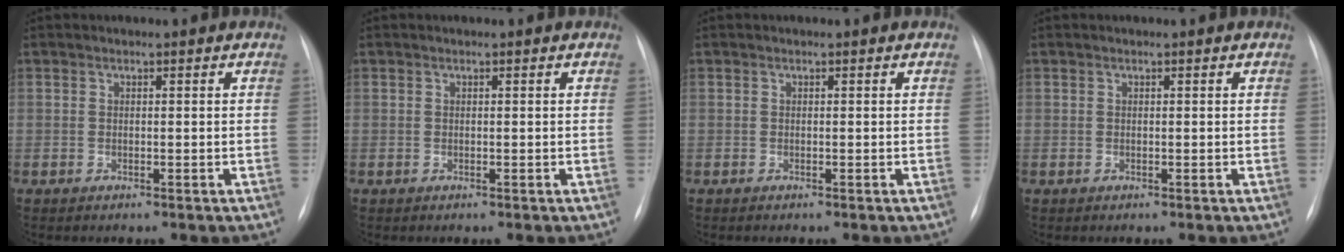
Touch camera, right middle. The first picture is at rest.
{"total": 0.0}
{"total": 0.0}
{"total": 0.0}